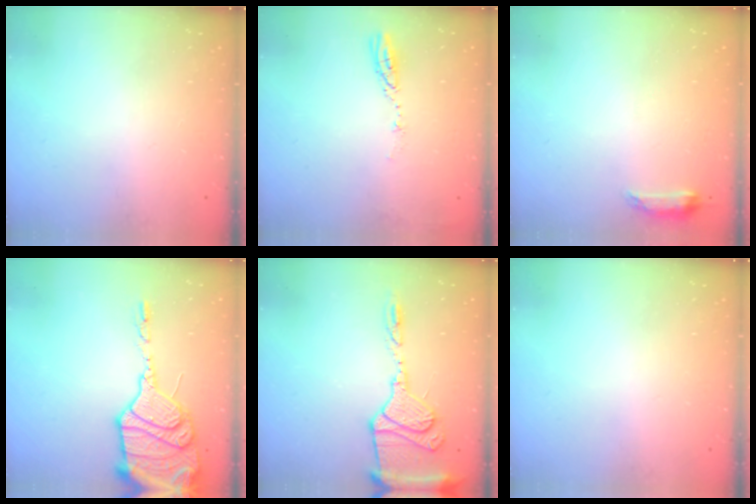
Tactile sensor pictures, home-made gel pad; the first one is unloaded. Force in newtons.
{"total": 3.5, "press": 3.5, "slide": 0.3}
{"total": 6.6, "press": 6.6, "slide": 0.6}
{"total": 20.5, "press": 19.8, "slide": 5.4}
{"total": 14.7, "press": 14.6, "slide": 1.8}
{"total": 0.0}